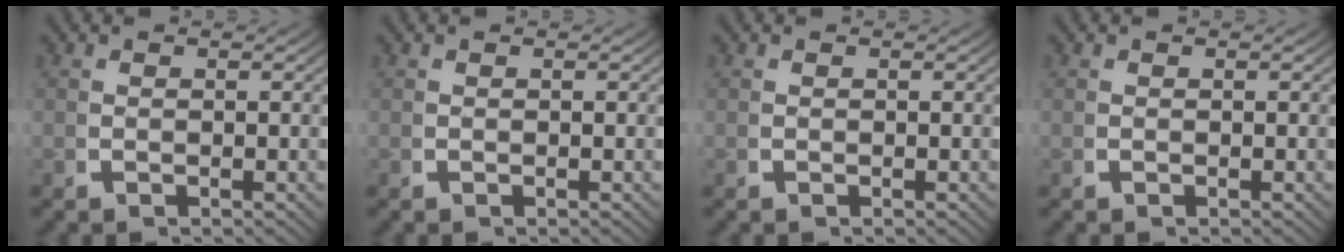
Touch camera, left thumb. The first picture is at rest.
{"total": 0.0}
{"total": 0.0}
{"total": 0.0}